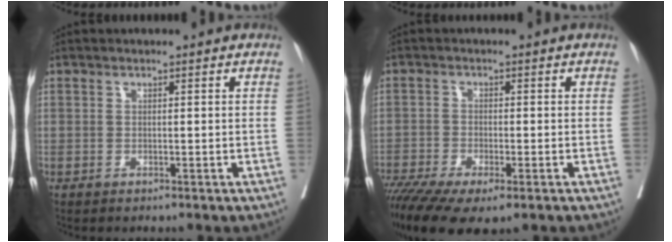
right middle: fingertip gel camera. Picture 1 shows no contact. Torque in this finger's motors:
{"motor_torque": [1.22, -0.92, 0.60, 0.21]}